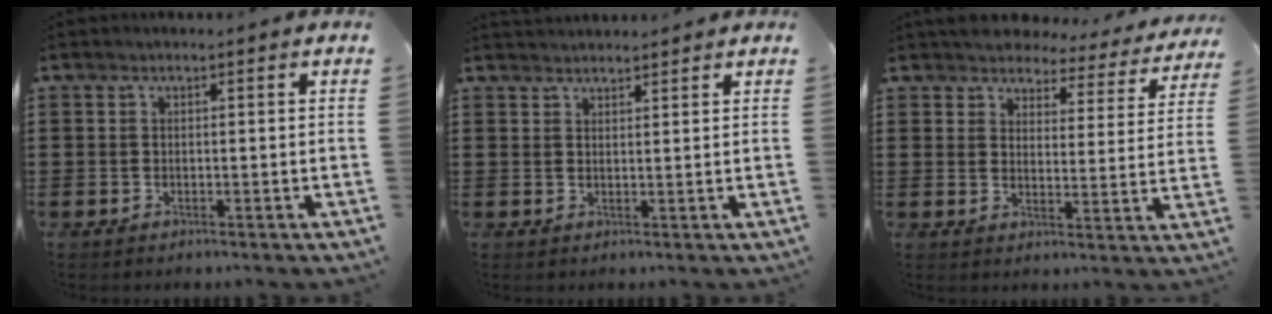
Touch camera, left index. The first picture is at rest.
{"total": 1.7, "force": [1.7, 0.1, -0.1], "torque": [-0.003, 0.001, 0.033]}
{"total": 4.4, "force": [4.3, 0.9, 0.5], "torque": [-0.036, -0.025, 0.072]}